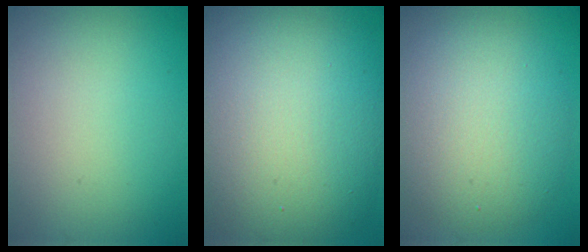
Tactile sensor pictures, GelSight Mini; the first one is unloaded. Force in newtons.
{"total": 14.6, "press": 14.6, "slide": 0.4}
{"total": 7.3, "press": 7.3, "slide": 0.4}